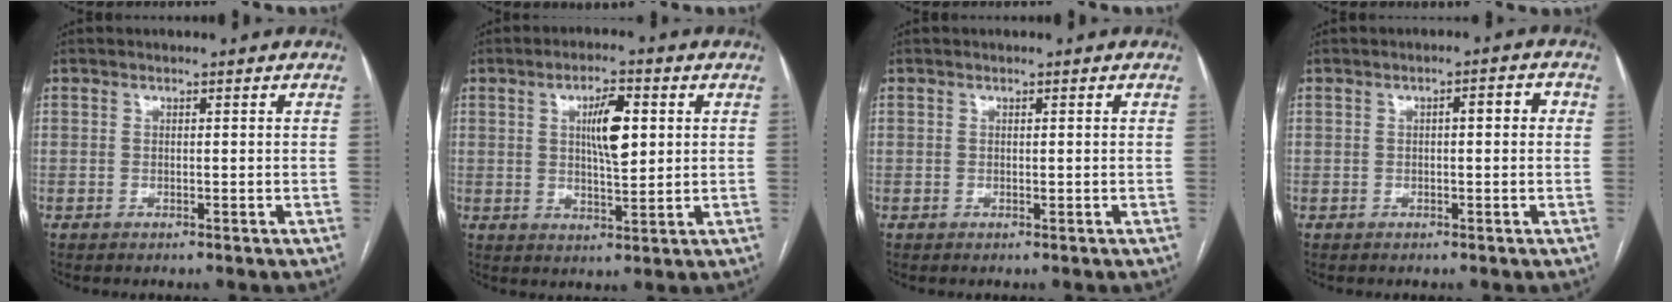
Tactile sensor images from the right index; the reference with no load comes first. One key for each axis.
{"total": 6.7, "fx": 1.8, "fy": 1.7, "fz": 6.2, "tx": -0.110, "ty": 0.006, "tz": 0.035}
{"total": 0.0}
{"total": 2.8, "fx": 0.4, "fy": 0.9, "fz": 2.7, "tx": -0.036, "ty": 0.014, "tz": 0.004}